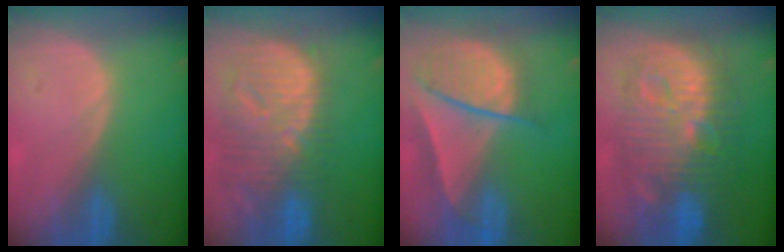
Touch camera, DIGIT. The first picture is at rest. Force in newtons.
{"total": 13.2, "press": 11.5, "slide": 6.6}
{"total": 9.4, "press": 8.1, "slide": 4.8}
{"total": 13.5, "press": 13.5, "slide": 1.3}